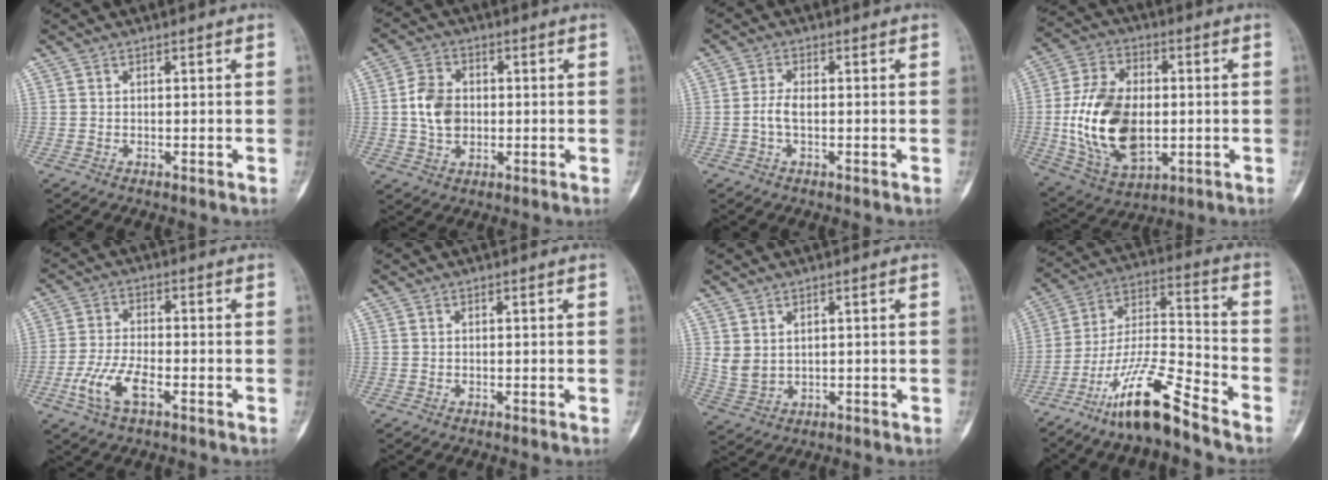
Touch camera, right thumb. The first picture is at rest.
{"total": 7.8, "force": [0.0, 5.7, 5.3], "torque": [-0.086, 0.006, -0.001]}
{"total": 3.0, "force": [-0.5, 1.3, 2.6], "torque": [-0.059, 0.005, -0.013]}
{"total": 19.8, "force": [-1.2, 12.4, 15.4], "torque": [-0.272, 0.001, -0.007]}
{"total": 7.8, "force": [-3.3, 3.2, 6.3], "torque": [-0.138, 0.013, -0.065]}
{"total": 0.0}
{"total": 3.8, "force": [1.4, 2.6, 2.5], "torque": [-0.042, -0.008, 0.040]}
{"total": 16.0, "force": [-11.5, 2.6, 10.8], "torque": [-0.203, 0.078, -0.211]}